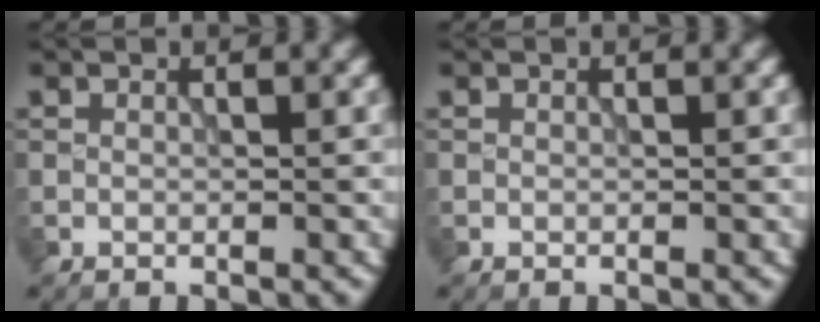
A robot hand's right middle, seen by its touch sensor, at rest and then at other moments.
{"total": 0.0}